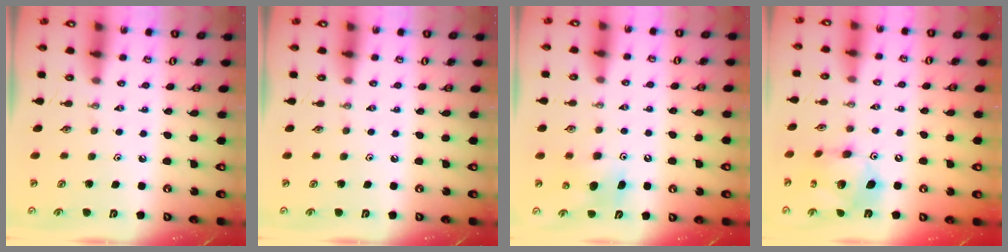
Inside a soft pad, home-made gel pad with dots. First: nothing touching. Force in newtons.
{"total": 0.0}
{"total": 7.0, "press": 6.8, "slide": 1.7}
{"total": 12.5, "press": 12.5, "slide": 1.3}